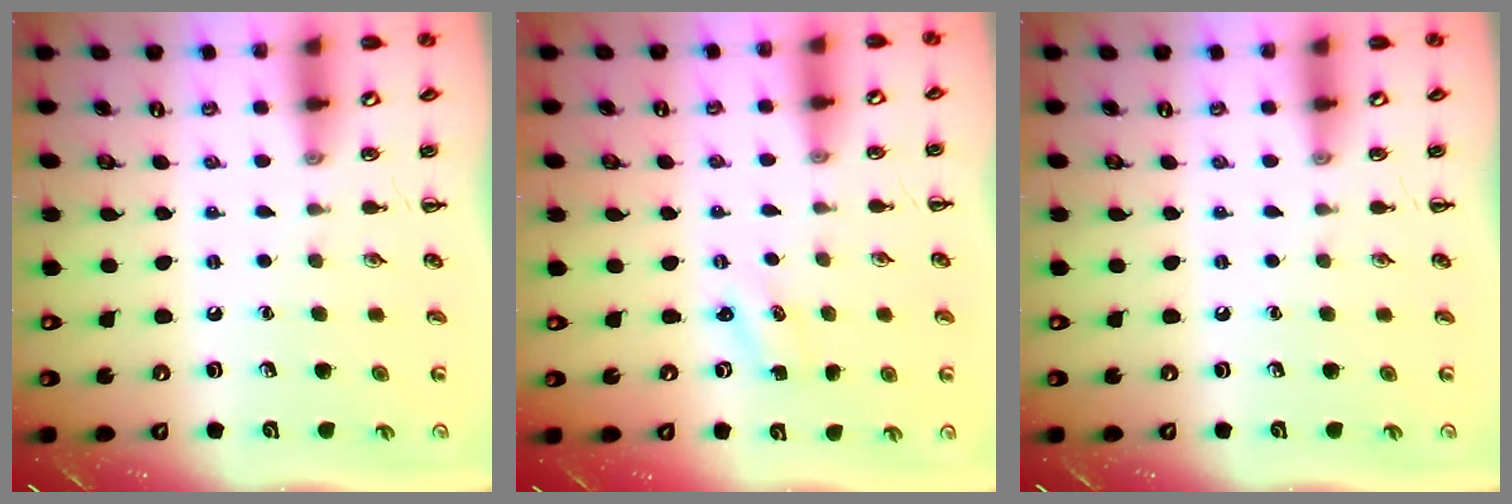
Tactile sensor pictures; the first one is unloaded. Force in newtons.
{"total": 1.3, "press": 1.2, "slide": 0.3}
{"total": 0.0}